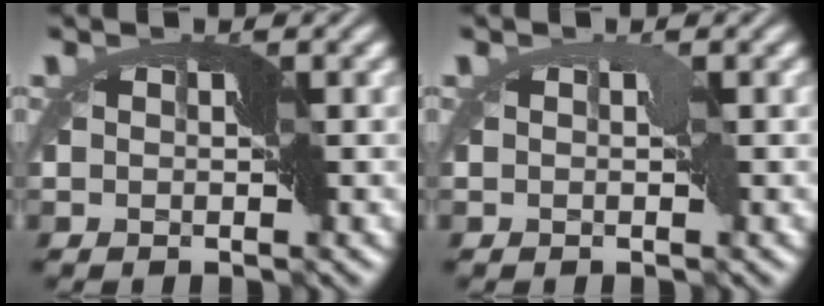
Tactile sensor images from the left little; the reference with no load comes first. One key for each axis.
{"total": 0.7, "fx": 0.0, "fy": 0.4, "fz": 0.6, "tx": -0.001, "ty": 0.002, "tz": -0.001}